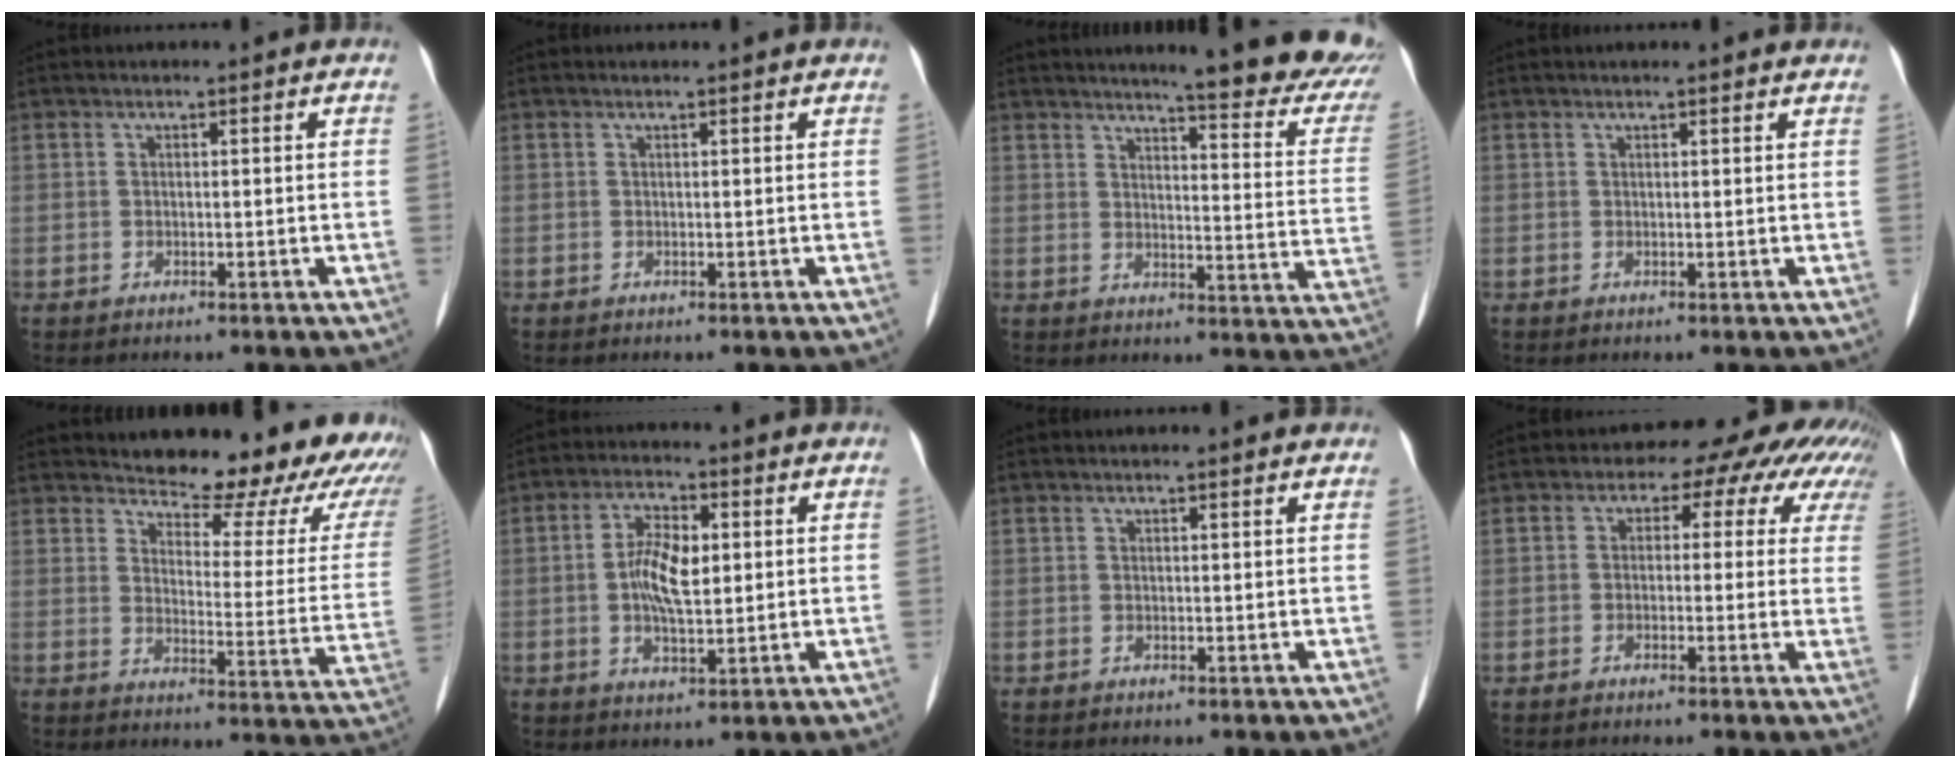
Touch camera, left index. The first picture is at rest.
{"total": 1.2, "force": [1.1, 0.2, 0.4], "torque": [-0.014, 0.017, 0.013]}
{"total": 19.2, "force": [16.6, 1.6, 9.5], "torque": [-0.107, -0.068, 0.182]}
{"total": 3.8, "force": [3.4, 0.5, 1.5], "torque": [-0.019, 0.015, 0.034]}
{"total": 21.5, "force": [18.6, 4.6, 9.8], "torque": [-0.116, -0.074, 0.213]}
{"total": 7.0, "force": [0.7, 2.8, 6.3], "torque": [-0.131, 0.007, 0.010]}
{"total": 3.4, "force": [3.0, 0.4, 1.4], "torque": [-0.019, 0.015, 0.031]}
{"total": 9.3, "force": [5.7, 5.4, 4.9], "torque": [-0.044, 0.042, 0.040]}